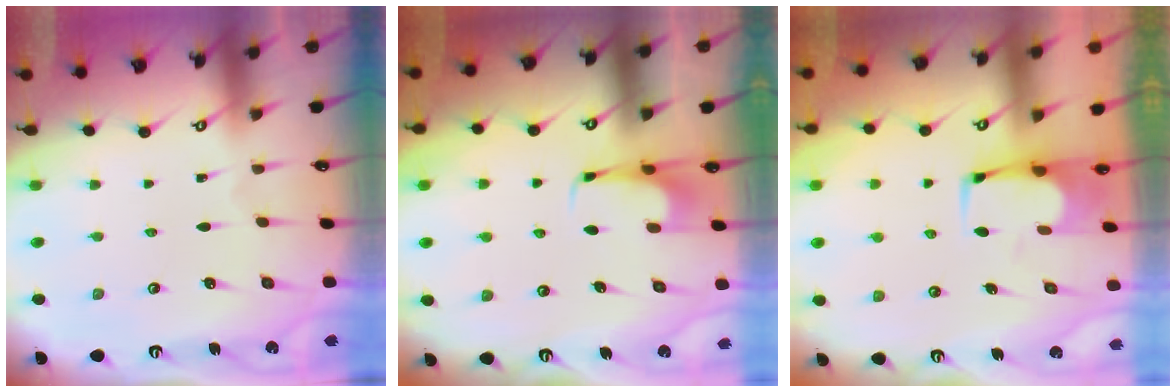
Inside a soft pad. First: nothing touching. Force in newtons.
{"total": 2.1, "press": 2.1, "slide": 0.1}
{"total": 1.8, "press": 1.7, "slide": 0.4}